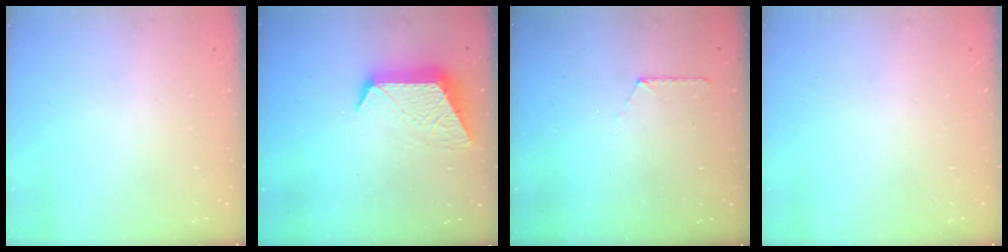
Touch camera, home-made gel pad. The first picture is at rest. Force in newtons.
{"total": 12.1, "press": 12.1, "slide": 0.7}
{"total": 5.2, "press": 5.1, "slide": 0.6}
{"total": 0.0}